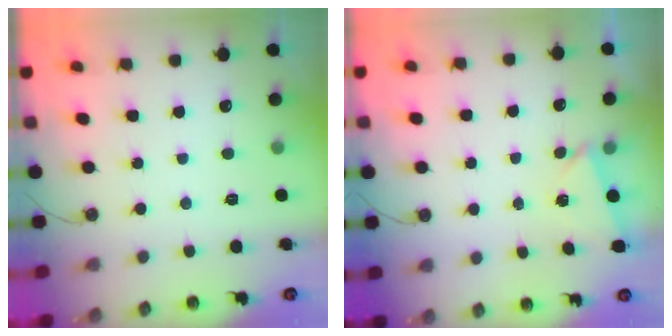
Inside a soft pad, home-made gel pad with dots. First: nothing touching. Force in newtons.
{"total": 1.6, "press": 0.9, "slide": 1.2}